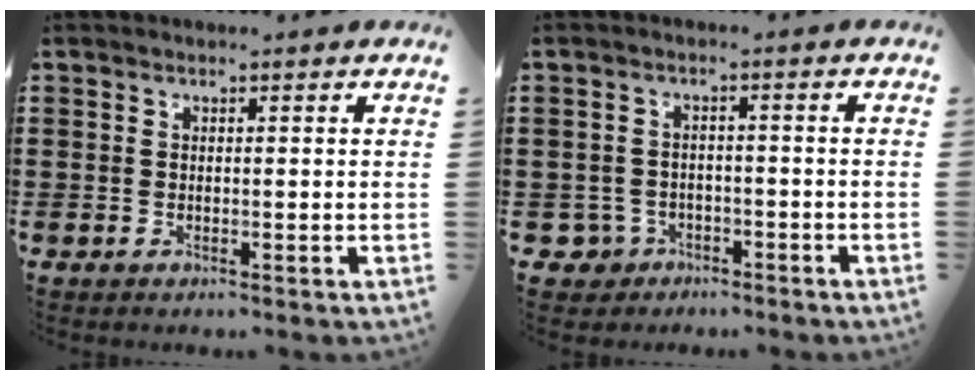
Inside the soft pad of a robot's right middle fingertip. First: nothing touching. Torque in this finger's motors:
{"motor_torque": [0.00, -0.06, -0.07, -0.03]}